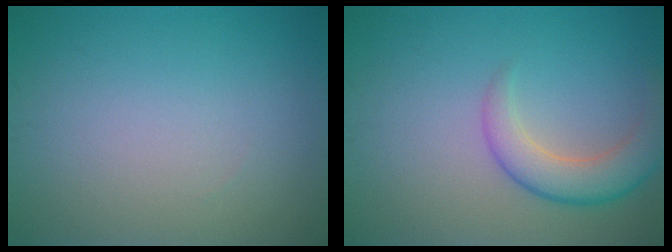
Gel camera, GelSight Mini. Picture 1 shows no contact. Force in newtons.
{"total": 4.3, "press": 4.3, "slide": 0.3}